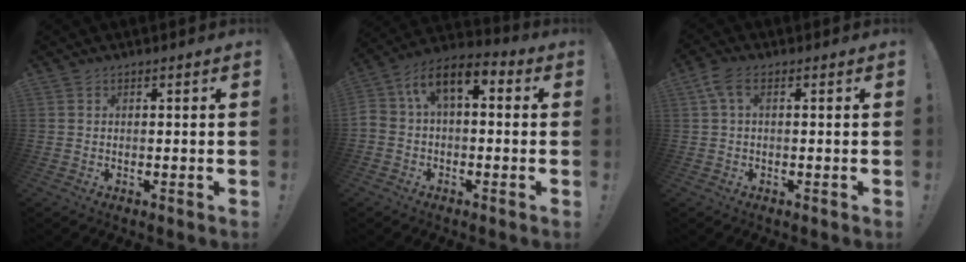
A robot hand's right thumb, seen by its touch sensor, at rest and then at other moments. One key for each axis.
{"total": 7.9, "fx": 1.4, "fy": 4.8, "fz": 6.2, "tx": -0.115, "ty": 0.007, "tz": 0.032}
{"total": 4.3, "fx": 1.3, "fy": 1.8, "fz": 3.7, "tx": -0.088, "ty": 0.004, "tz": 0.024}